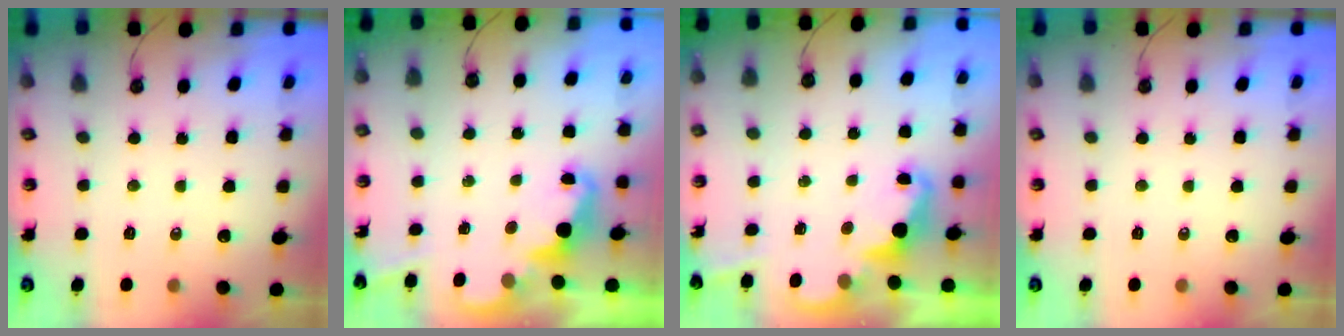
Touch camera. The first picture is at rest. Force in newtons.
{"total": 2.3, "press": 2.3, "slide": 0.5}
{"total": 2.6, "press": 2.5, "slide": 0.6}
{"total": 0.0}